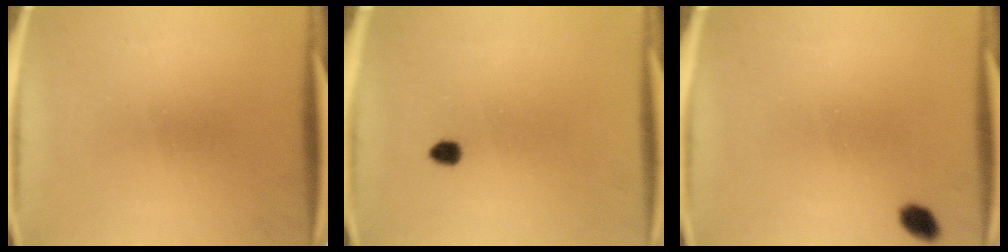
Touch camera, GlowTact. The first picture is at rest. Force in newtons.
{"total": 1.8}
{"total": 2.5}